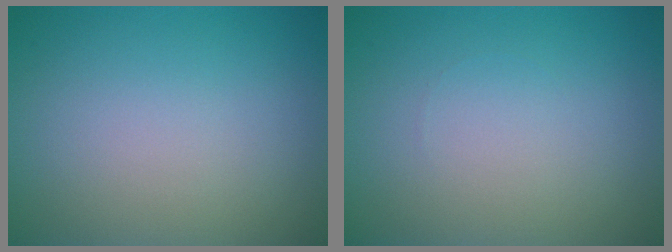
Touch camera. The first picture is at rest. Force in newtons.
{"total": 0.0}